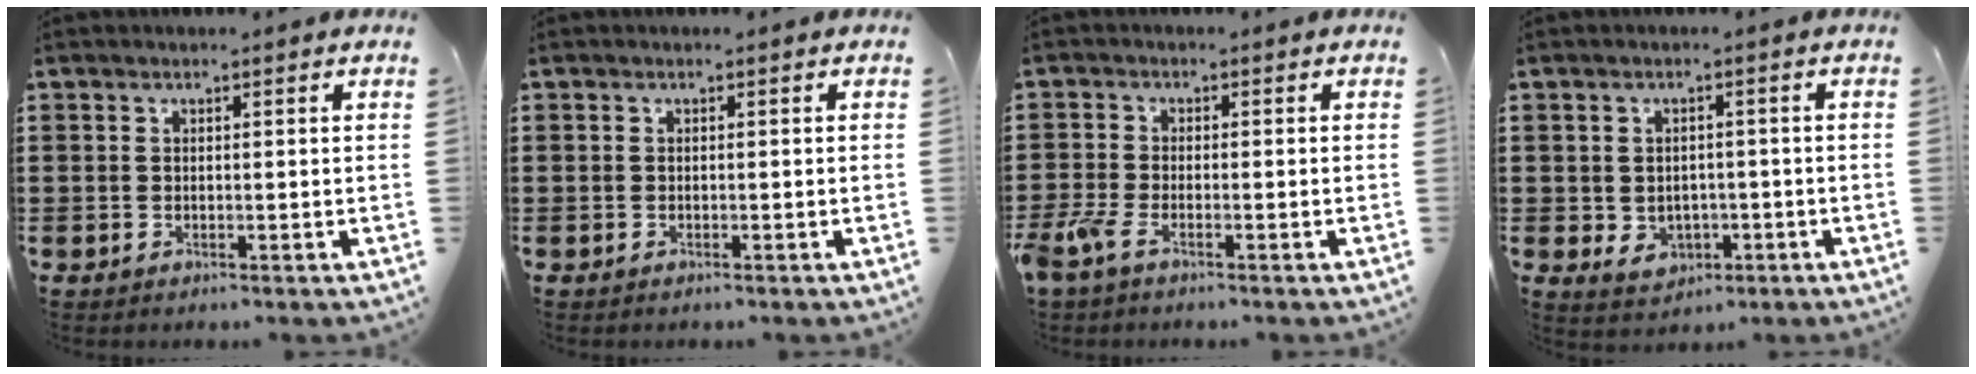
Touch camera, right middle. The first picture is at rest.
{"total": 0.0}
{"total": 3.0, "force": [-2.0, 0.9, 2.1], "torque": [-0.069, -0.011, -0.047]}
{"total": 2.4, "force": [-0.4, 2.1, 1.0], "torque": [-0.021, -0.001, -0.013]}